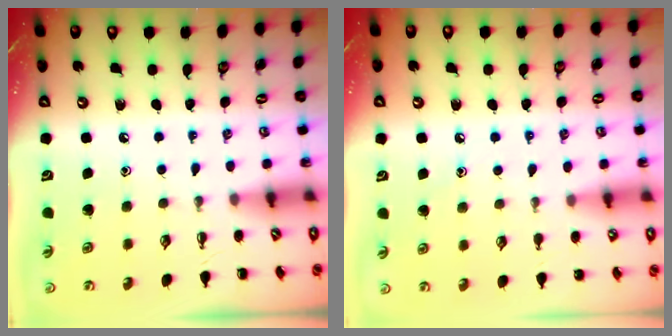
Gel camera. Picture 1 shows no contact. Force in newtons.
{"total": 6.7, "press": 6.3, "slide": 2.1}